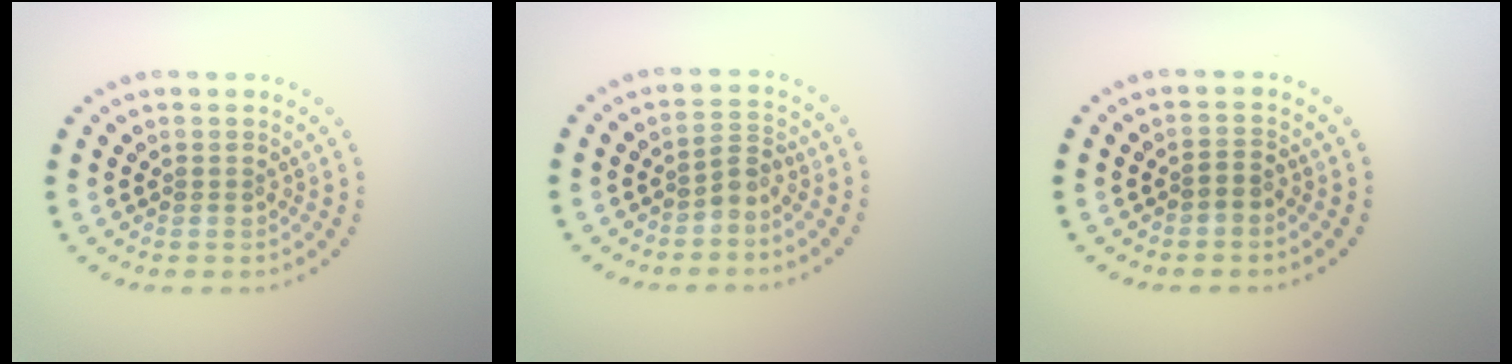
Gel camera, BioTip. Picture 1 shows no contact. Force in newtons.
{"total": 1.6, "press": 1.3, "slide": 1.0}
{"total": 1.4, "press": 1.1, "slide": 0.8}